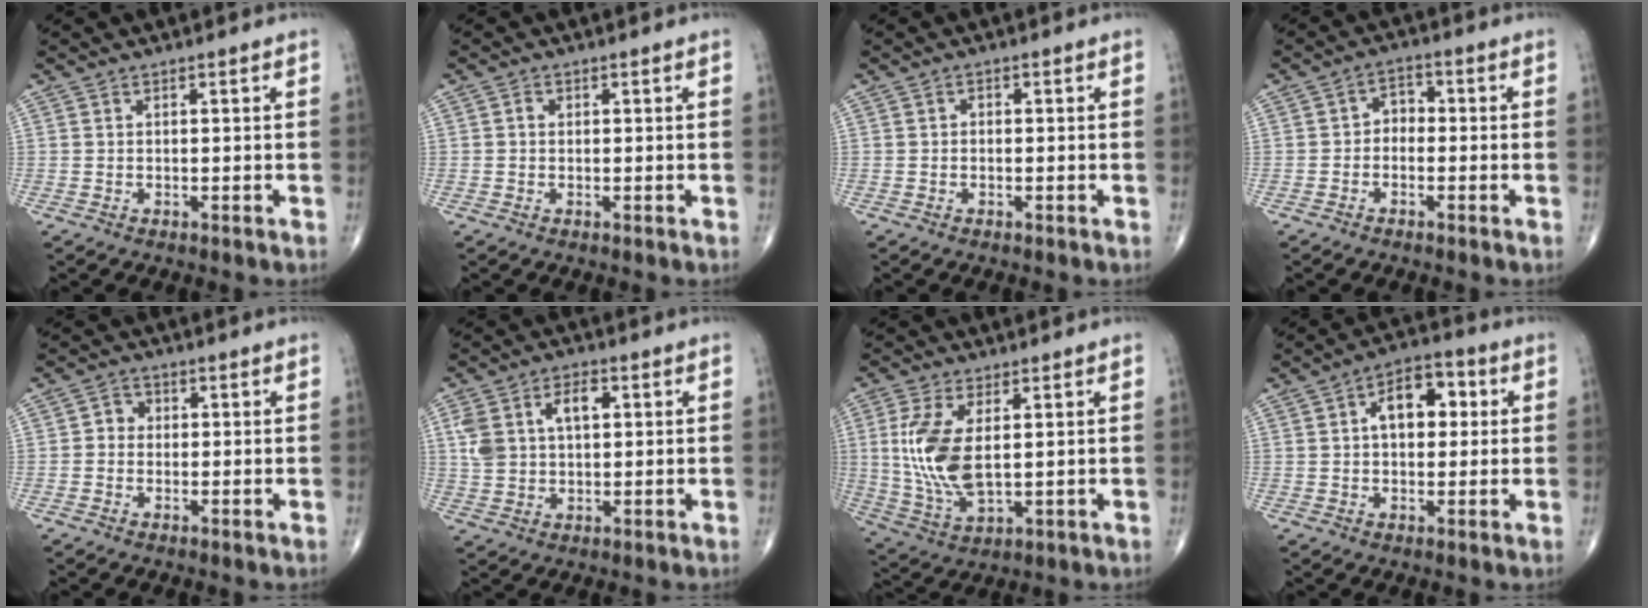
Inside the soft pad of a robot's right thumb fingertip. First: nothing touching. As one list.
[{"total": 0.9, "force": [0.1, 0.8, 0.4], "torque": [-0.003, 0.002, -0.001]}, {"total": 0.8, "force": [-0.1, 0.6, 0.5], "torque": [-0.002, 0.003, -0.006]}, {"total": 3.5, "force": [-0.8, 2.7, 2.2], "torque": [-0.015, 0.020, -0.028]}, {"total": 2.6, "force": [-0.2, 2.3, 1.1], "torque": [0.000, 0.007, -0.011]}, {"total": 9.1, "force": [2.4, 5.6, 6.7], "torque": [-0.117, 0.012, 0.047]}, {"total": 11.9, "force": [1.6, 5.6, 10.4], "torque": [-0.227, -0.013, 0.043]}, {"total": 9.6, "force": [1.8, 5.8, 7.4], "torque": [-0.089, 0.020, 0.020]}]